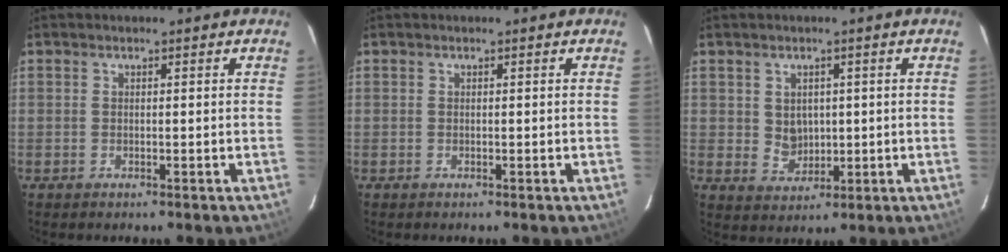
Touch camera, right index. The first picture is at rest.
{"total": 0.0}
{"total": 4.2, "force": [0.7, 3.8, 1.8], "torque": [-0.031, 0.004, 0.022]}